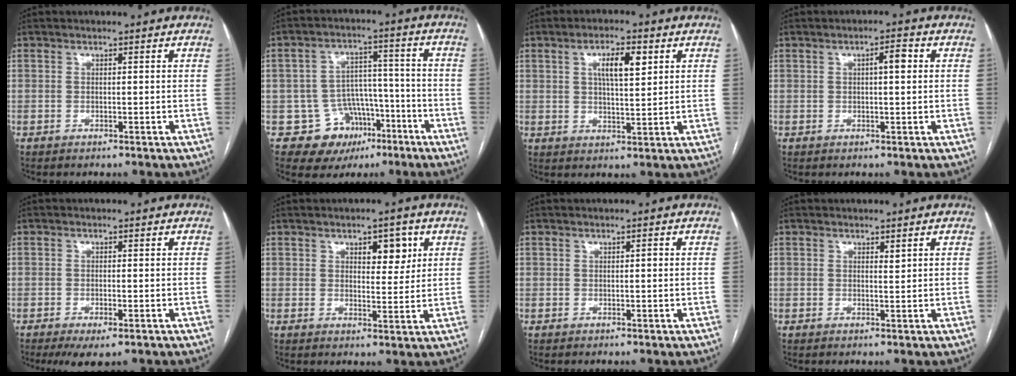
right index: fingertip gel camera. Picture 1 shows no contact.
{"total": 9.5, "force": [-4.7, 8.0, 1.9], "torque": [-0.012, 0.041, -0.058]}
{"total": 6.2, "force": [2.3, 1.8, 5.5], "torque": [-0.095, 0.006, 0.040]}
{"total": 2.8, "force": [0.6, 0.6, 2.7], "torque": [-0.043, 0.009, 0.008]}
{"total": 3.9, "force": [-2.3, 1.1, 3.0], "torque": [-0.046, -0.007, -0.030]}
{"total": 5.1, "force": [2.3, 2.4, 3.9], "torque": [-0.048, 0.001, 0.032]}
{"total": 0.6, "force": [0.1, 0.2, 0.5], "torque": [-0.008, 0.001, 0.000]}
{"total": 0.7, "force": [0.6, 0.2, 0.5], "torque": [-0.010, -0.005, 0.009]}